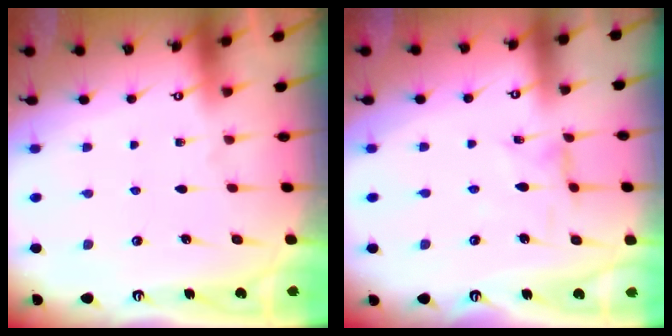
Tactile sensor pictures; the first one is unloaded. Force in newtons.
{"total": 1.7, "press": 1.7, "slide": 0.2}